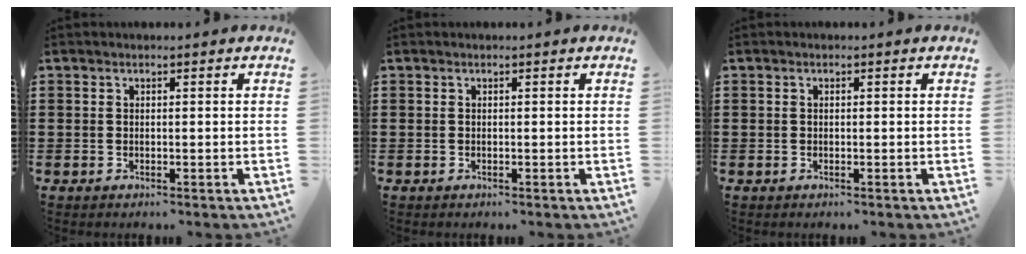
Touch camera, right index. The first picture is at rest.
{"total": 0.0}
{"total": 0.0}